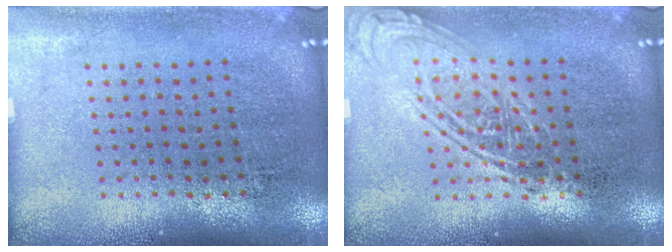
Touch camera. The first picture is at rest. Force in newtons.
{"total": 2.5, "press": 2.5, "slide": 0.3}